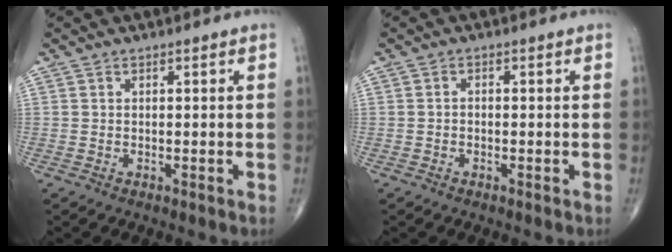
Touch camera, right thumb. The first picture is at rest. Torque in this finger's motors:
{"motor_torque": [-0.23, -0.23, -0.19, -0.13, 0.04]}